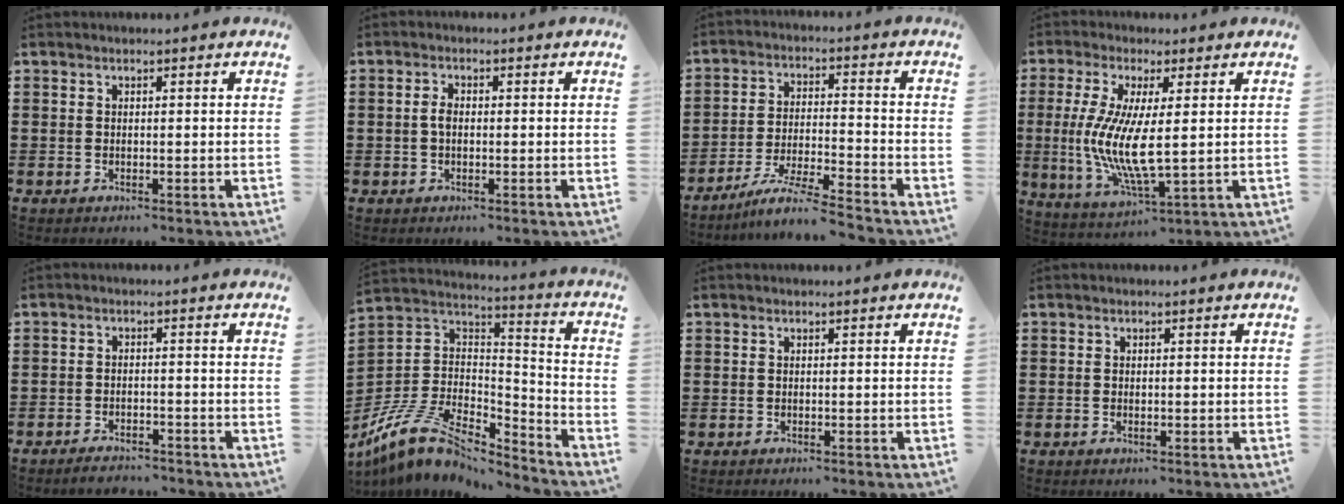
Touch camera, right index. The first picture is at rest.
{"total": 2.0, "force": [-0.1, 1.0, 1.7], "torque": [-0.033, 0.004, -0.004]}
{"total": 6.8, "force": [-6.1, -0.5, 2.9], "torque": [-0.064, -0.012, -0.121]}
{"total": 9.1, "force": [0.4, 2.4, 8.8], "torque": [-0.194, -0.014, 0.003]}
{"total": 2.4, "force": [-2.4, 0.2, 0.1], "torque": [-0.008, 0.001, -0.048]}
{"total": 11.4, "force": [-7.8, 5.6, 6.3], "torque": [-0.150, 0.021, -0.156]}
{"total": 0.0}
{"total": 0.7, "force": [-0.1, 0.2, 0.7], "torque": [-0.016, -0.003, 0.000]}